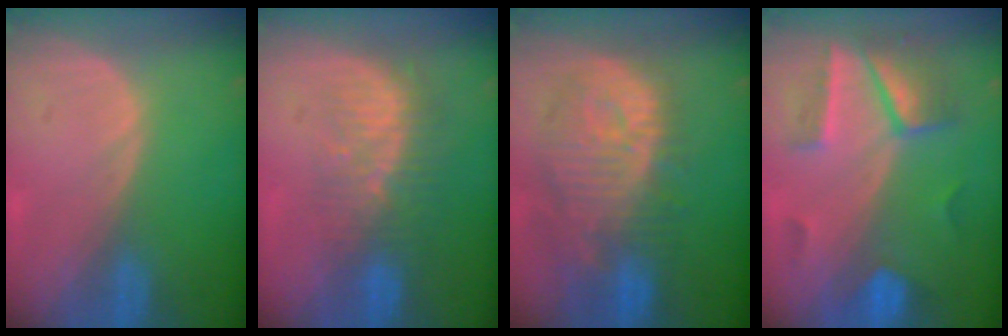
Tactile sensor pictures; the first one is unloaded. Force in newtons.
{"total": 8.4, "press": 7.5, "slide": 3.8}
{"total": 12.2, "press": 11.0, "slide": 5.2}
{"total": 6.8, "press": 6.8, "slide": 0.2}